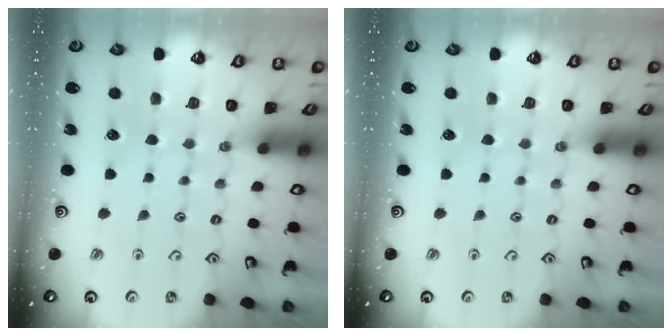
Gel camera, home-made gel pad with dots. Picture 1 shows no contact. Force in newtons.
{"total": 0.0}